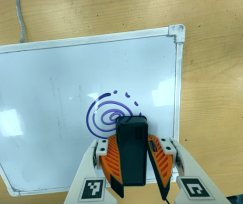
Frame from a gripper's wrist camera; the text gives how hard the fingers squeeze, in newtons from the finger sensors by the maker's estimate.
{"total": 14.7, "left": 17.4, "right": 12.0}